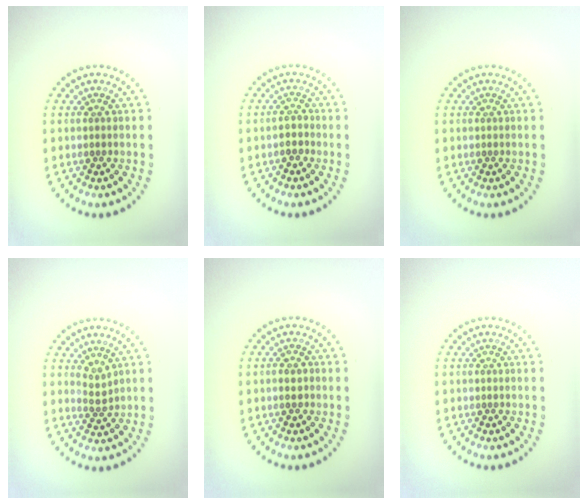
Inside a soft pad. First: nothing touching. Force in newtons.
{"total": 1.3, "press": 1.1, "slide": 0.6}
{"total": 0.0}
{"total": 1.3, "press": 0.9, "slide": 1.0}
{"total": 1.1, "press": 1.1, "slide": 0.3}
{"total": 0.0}